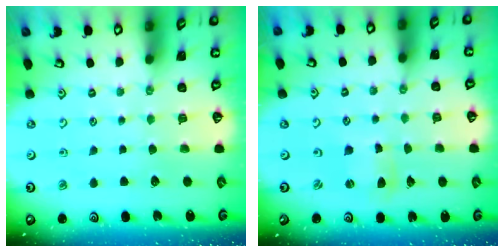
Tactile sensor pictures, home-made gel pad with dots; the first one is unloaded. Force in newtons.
{"total": 2.6, "press": 2.6, "slide": 0.3}